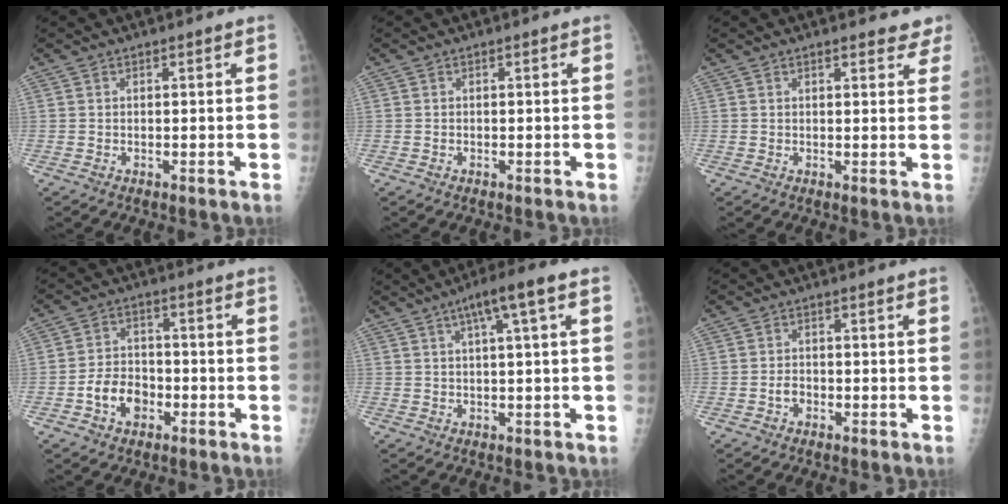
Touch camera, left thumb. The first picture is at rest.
{"total": 0.0}
{"total": 4.3, "force": [3.5, 1.6, 1.8], "torque": [0.005, -0.010, 0.031]}
{"total": 7.2, "force": [-3.0, 5.3, 3.9], "torque": [-0.046, 0.028, -0.053]}
{"total": 6.9, "force": [2.6, 0.3, 6.4], "torque": [-0.112, 0.018, 0.043]}
{"total": 2.0, "force": [-0.9, 1.4, 0.9], "torque": [-0.009, 0.010, -0.018]}